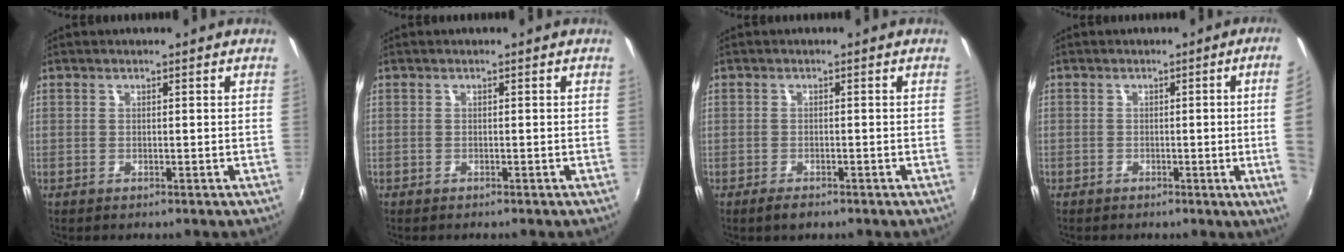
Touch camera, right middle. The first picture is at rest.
{"total": 0.5, "force": [-0.5, 0.2, 0.0], "torque": [-0.002, -0.003, -0.009]}
{"total": 2.2, "force": [-1.6, 0.9, 1.2], "torque": [-0.028, -0.004, -0.031]}
{"total": 8.0, "force": [-0.3, -1.2, 7.9], "torque": [-0.085, -0.008, -0.003]}